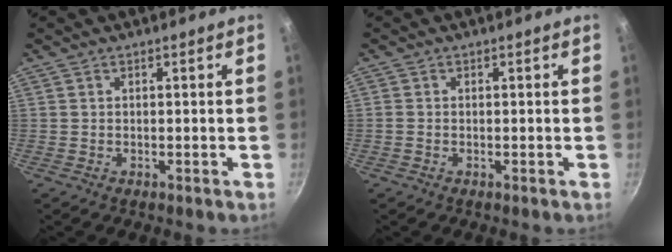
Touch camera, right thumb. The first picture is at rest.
{"total": 0.7, "force": [-0.2, 0.5, 0.3], "torque": [-0.007, 0.001, -0.007]}